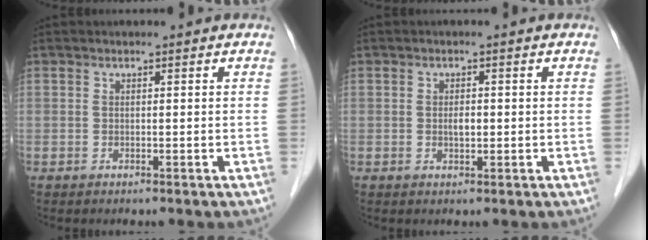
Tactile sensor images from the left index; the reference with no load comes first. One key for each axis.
{"total": 1.6, "fx": -0.1, "fy": 0.7, "fz": 1.4, "tx": -0.025, "ty": 0.001, "tz": -0.001}